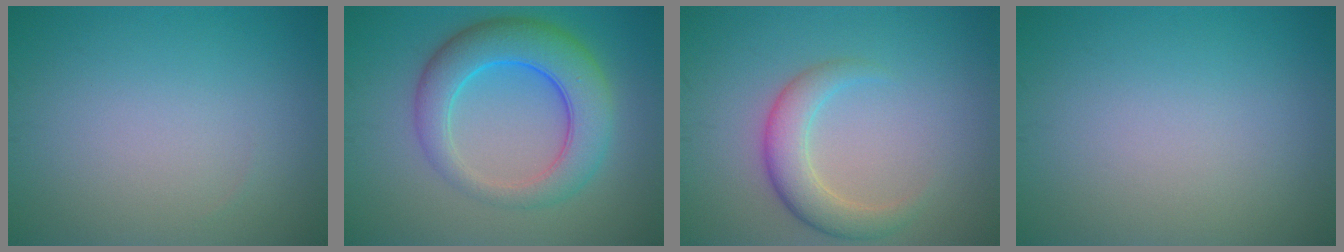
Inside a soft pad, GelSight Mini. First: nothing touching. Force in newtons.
{"total": 7.3, "press": 7.2, "slide": 0.4}
{"total": 3.7, "press": 3.7, "slide": 0.1}
{"total": 0.0}